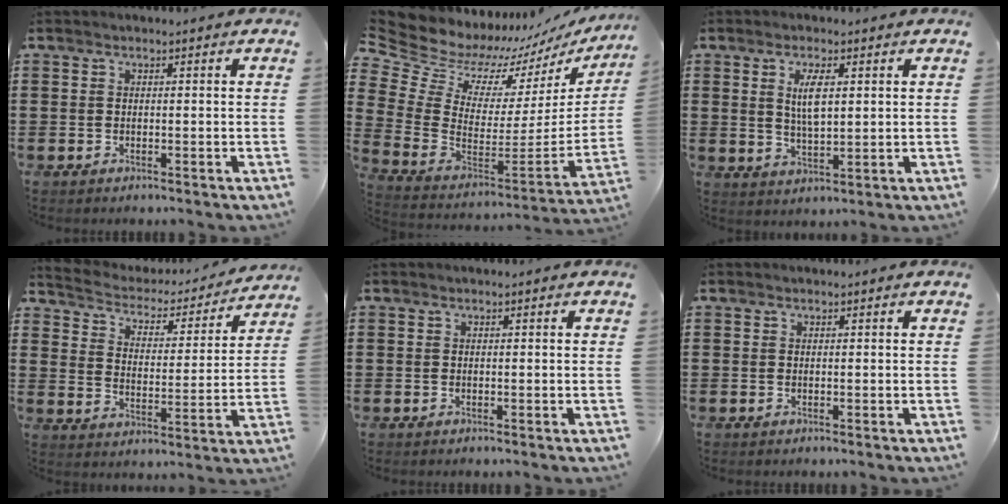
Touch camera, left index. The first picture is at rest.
{"total": 7.3, "force": [6.5, 3.4, 0.2], "torque": [-0.065, -0.071, 0.111]}
{"total": 5.0, "force": [1.6, 1.7, 4.5], "torque": [-0.085, 0.002, 0.024]}
{"total": 2.5, "force": [2.4, 0.8, 0.1], "torque": [-0.024, -0.026, 0.030]}
{"total": 0.0}
{"total": 0.0}